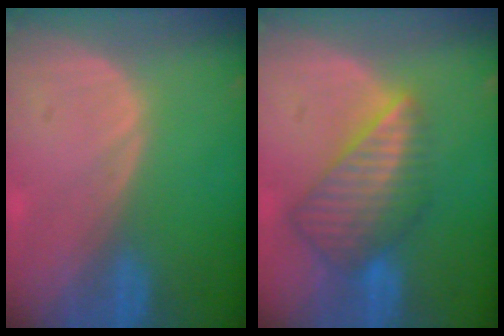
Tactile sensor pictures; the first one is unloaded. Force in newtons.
{"total": 8.7, "press": 7.6, "slide": 4.3}